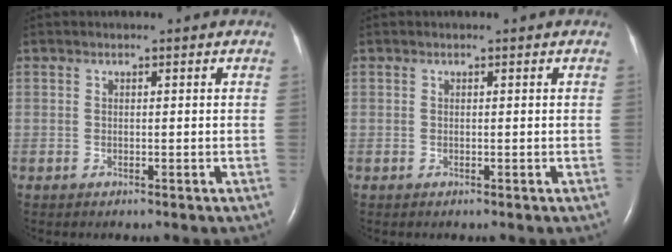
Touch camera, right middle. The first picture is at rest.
{"total": 0.0}